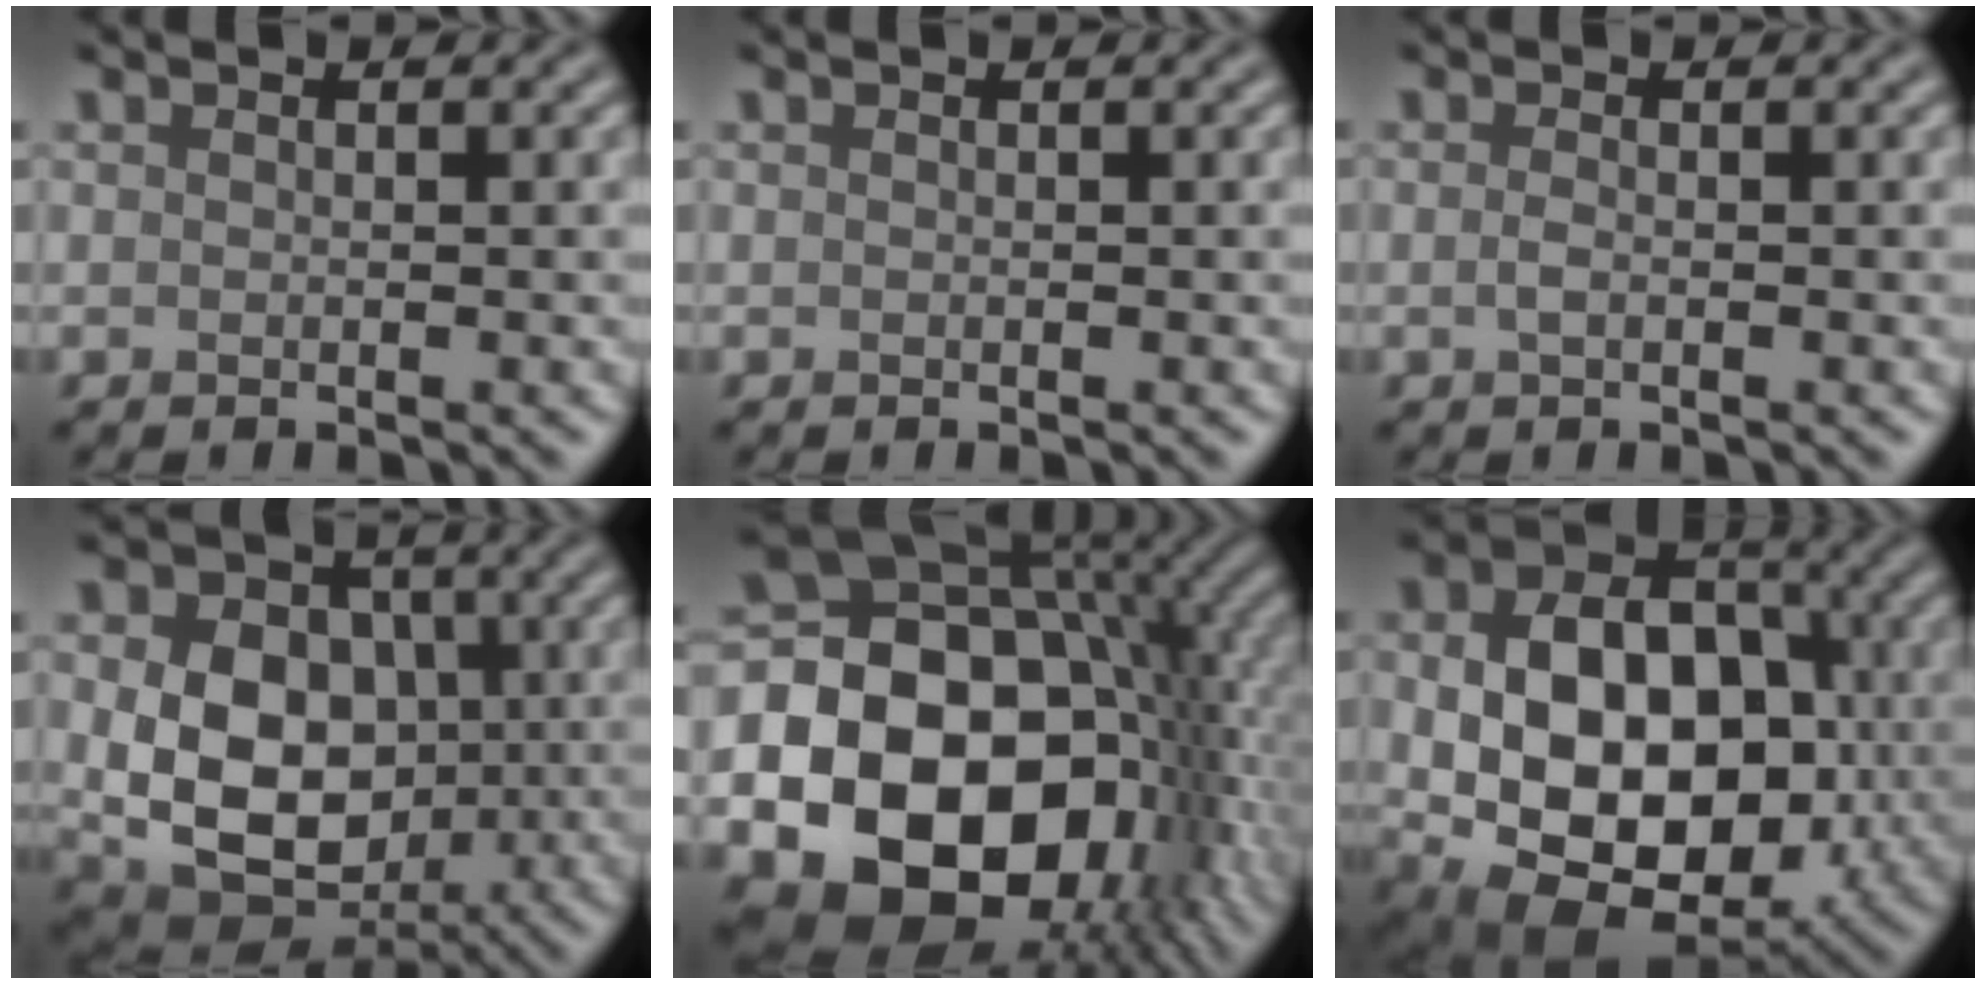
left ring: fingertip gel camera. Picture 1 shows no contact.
{"total": 0.0}
{"total": 0.9, "force": [-0.2, 0.4, 0.8], "torque": [-0.020, -0.002, -0.006]}
{"total": 11.8, "force": [-0.2, 8.9, 7.7], "torque": [-0.117, -0.015, -0.006]}
{"total": 22.1, "force": [-5.3, 17.1, 12.9], "torque": [-0.226, -0.037, -0.102]}
{"total": 14.2, "force": [-1.5, 10.1, 9.9], "torque": [-0.154, -0.018, -0.017]}